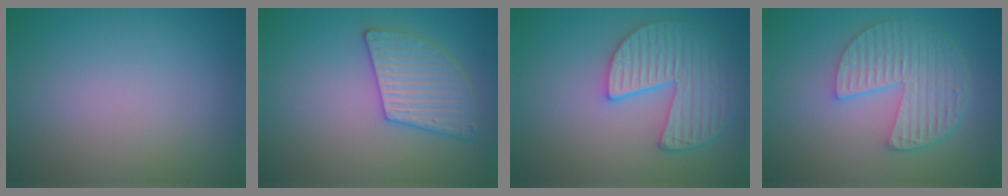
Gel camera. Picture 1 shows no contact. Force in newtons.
{"total": 3.5, "press": 3.4, "slide": 0.8}
{"total": 4.9, "press": 4.7, "slide": 1.6}
{"total": 5.9, "press": 4.3, "slide": 3.9}